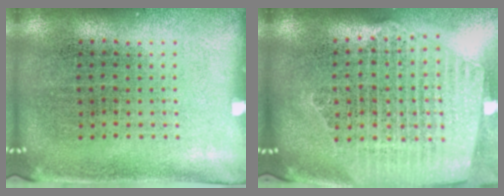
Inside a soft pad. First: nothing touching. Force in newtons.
{"total": 2.4, "press": 2.2, "slide": 1.2}